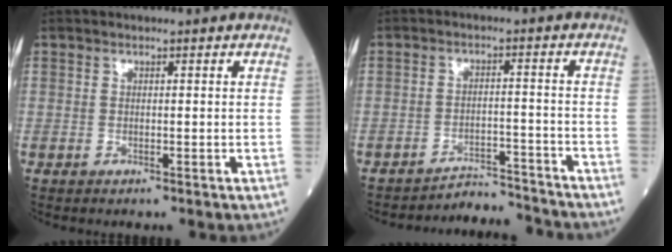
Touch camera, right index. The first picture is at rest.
{"total": 7.1, "force": [-7.0, -0.3, -1.2], "torque": [0.016, 0.013, -0.109]}